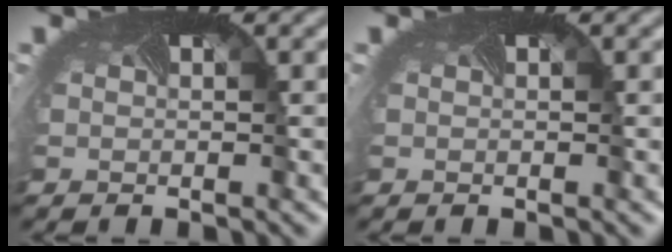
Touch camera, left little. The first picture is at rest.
{"total": 0.0}